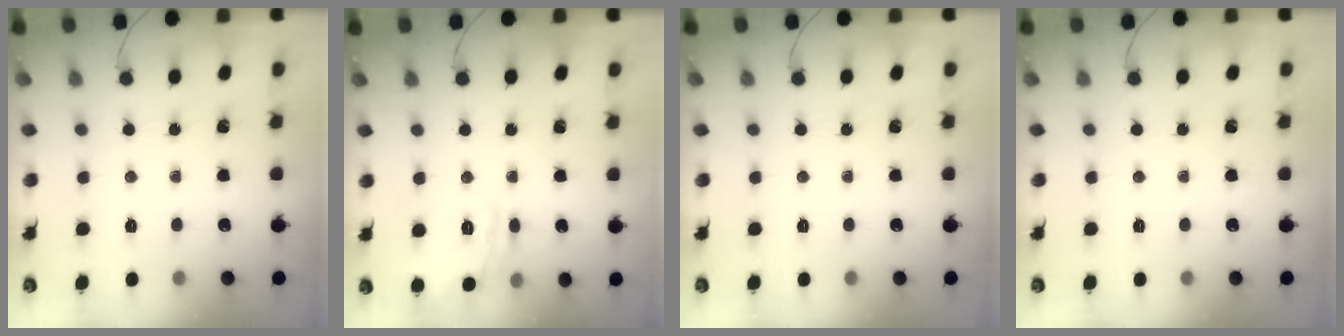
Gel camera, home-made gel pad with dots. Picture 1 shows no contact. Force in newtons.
{"total": 11.9, "press": 11.9, "slide": 1.0}
{"total": 0.0}
{"total": 0.0}